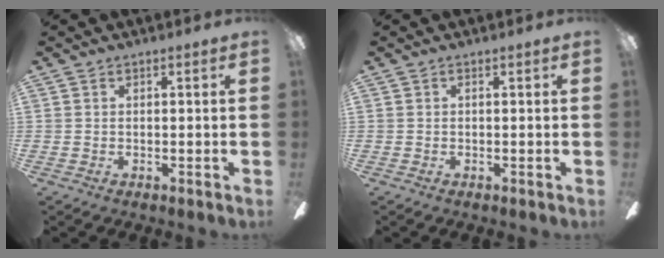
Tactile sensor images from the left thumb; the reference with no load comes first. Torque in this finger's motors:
{"motor_torque": [-0.09, -0.02, 0.00, 0.00, 0.00]}